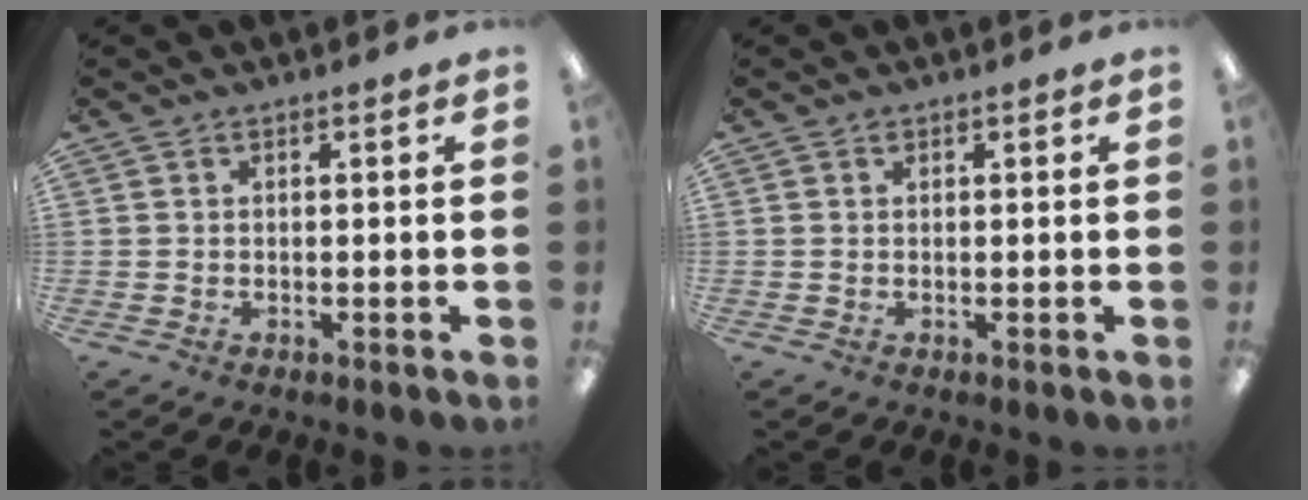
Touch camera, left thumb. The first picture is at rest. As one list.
[{"total": 0.5, "force": [0.4, 0.3, 0.2], "torque": [-0.005, 0.003, 0.007]}]